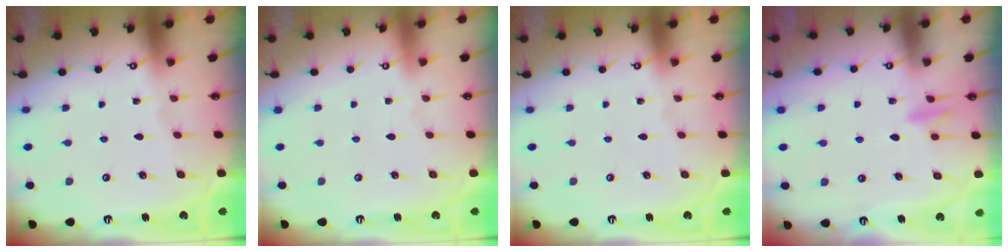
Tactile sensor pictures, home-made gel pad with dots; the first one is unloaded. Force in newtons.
{"total": 3.9, "press": 3.9, "slide": 0.1}
{"total": 0.0}
{"total": 6.8, "press": 6.7, "slide": 1.0}